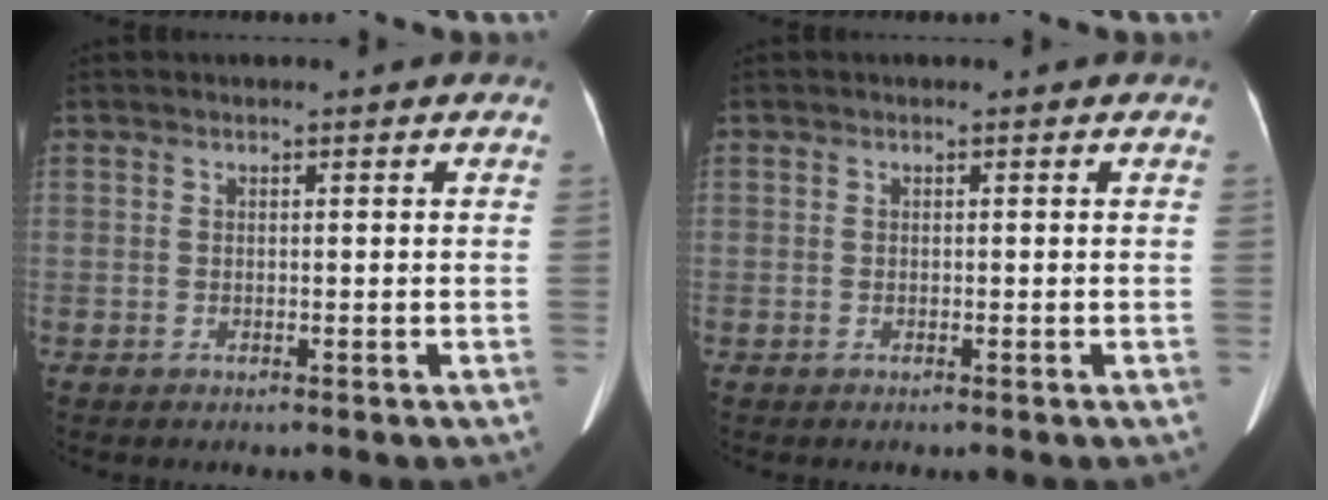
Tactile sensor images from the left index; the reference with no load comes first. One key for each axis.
{"total": 0.0}